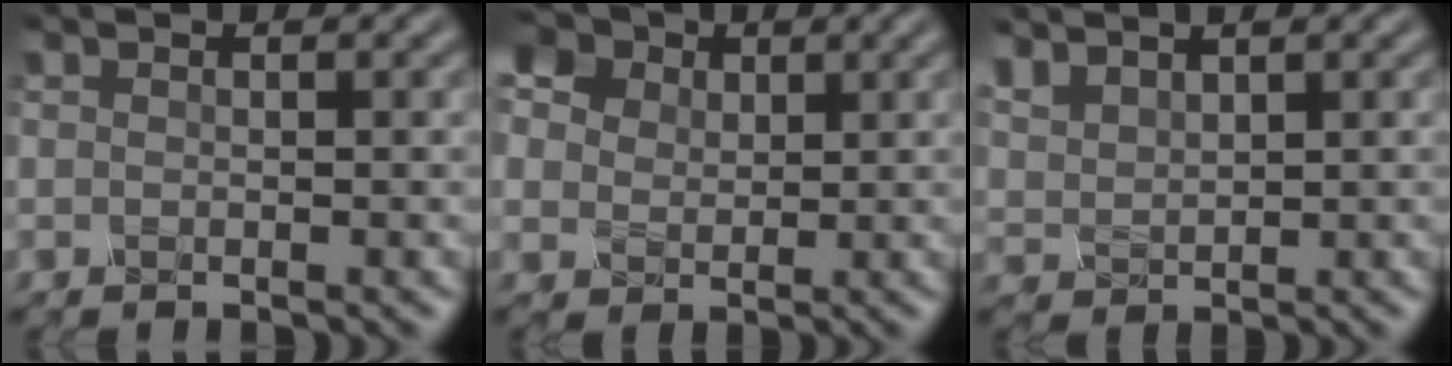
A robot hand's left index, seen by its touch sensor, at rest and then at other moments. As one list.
[{"total": 12.3, "force": [6.4, 8.8, 5.8], "torque": [-0.132, 0.046, 0.098]}, {"total": 2.5, "force": [2.4, 0.6, 0.2], "torque": [-0.010, 0.010, 0.056]}]